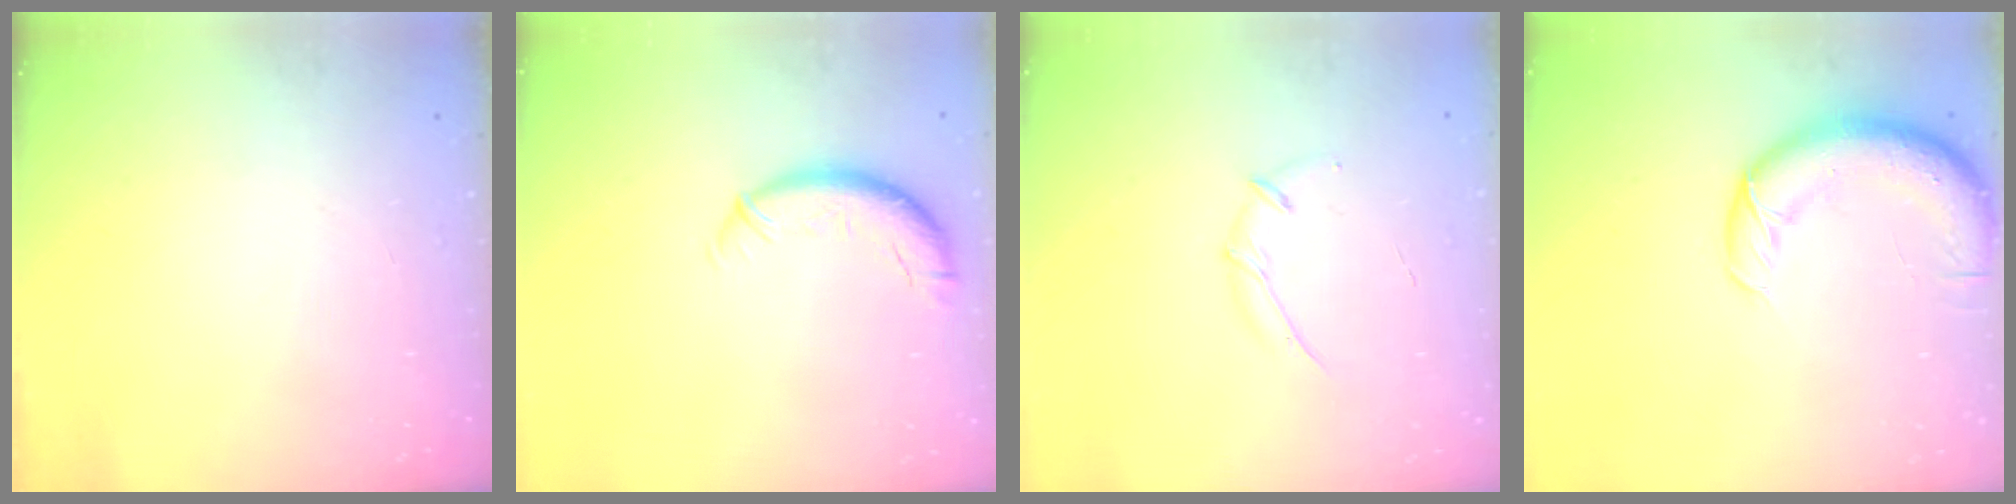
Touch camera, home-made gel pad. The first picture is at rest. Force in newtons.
{"total": 9.8, "press": 9.5, "slide": 2.3}
{"total": 5.2, "press": 5.1, "slide": 0.6}
{"total": 12.4, "press": 12.0, "slide": 3.1}